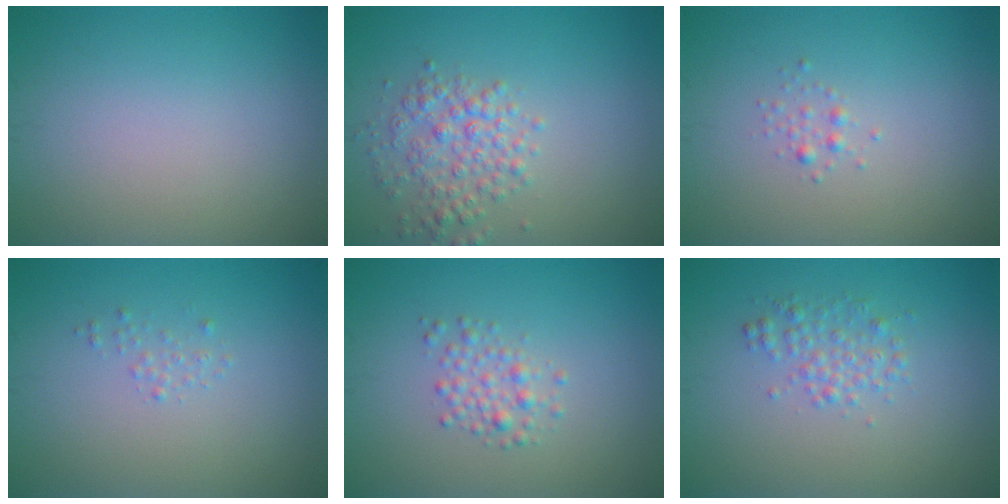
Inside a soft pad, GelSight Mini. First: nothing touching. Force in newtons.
{"total": 3.3, "press": 3.3, "slide": 0.1}
{"total": 0.8, "press": 0.8, "slide": 0.0}
{"total": 0.7, "press": 0.7, "slide": 0.1}
{"total": 1.9, "press": 1.9, "slide": 0.0}
{"total": 2.0, "press": 2.0, "slide": 0.1}